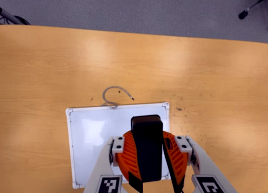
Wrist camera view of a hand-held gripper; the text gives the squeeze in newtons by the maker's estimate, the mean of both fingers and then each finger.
{"total": 10.9, "left": 10.7, "right": 11.2}